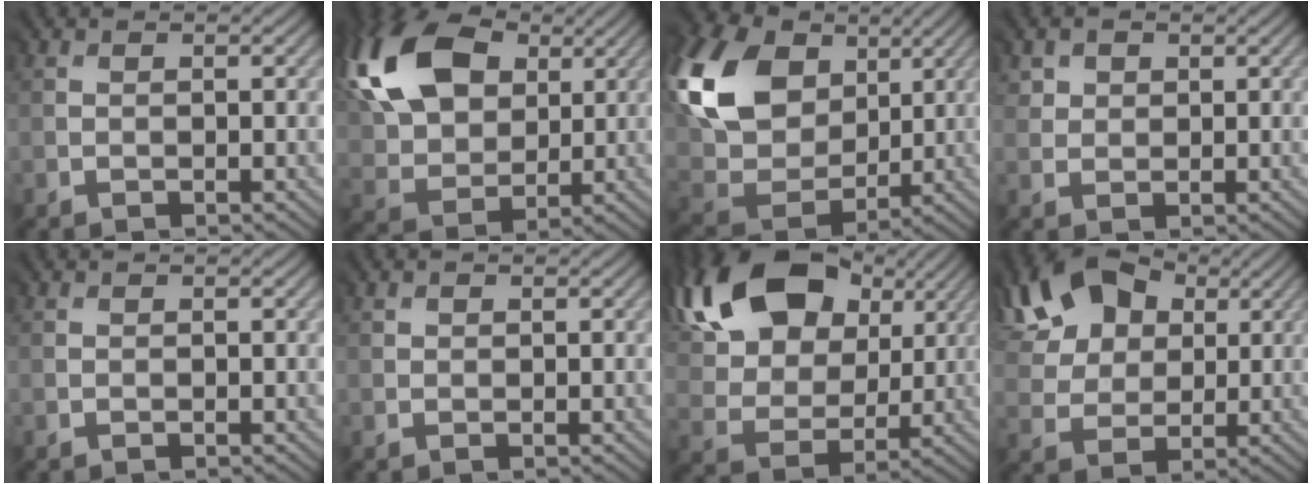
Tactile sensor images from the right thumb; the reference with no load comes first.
{"total": 16.9, "force": [7.0, 11.3, 10.4], "torque": [-0.257, 0.051, 0.121]}
{"total": 16.4, "force": [6.9, 12.0, 8.8], "torque": [-0.247, 0.033, 0.140]}
{"total": 3.1, "force": [2.3, 2.1, -0.2], "torque": [-0.005, 0.000, 0.040]}
{"total": 0.0}
{"total": 1.2, "force": [0.8, 0.8, 0.3], "torque": [0.003, 0.000, 0.016]}
{"total": 19.5, "force": [10.4, 11.9, 11.4], "torque": [-0.261, 0.067, 0.157]}
{"total": 13.0, "force": [6.8, 8.5, 7.0], "torque": [-0.167, 0.038, 0.105]}